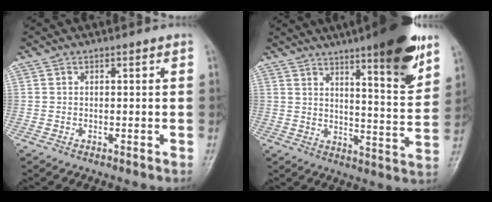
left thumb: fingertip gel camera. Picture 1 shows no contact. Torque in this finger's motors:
{"motor_torque": [2.36, 1.31, 1.57, -1.19, 0.28]}